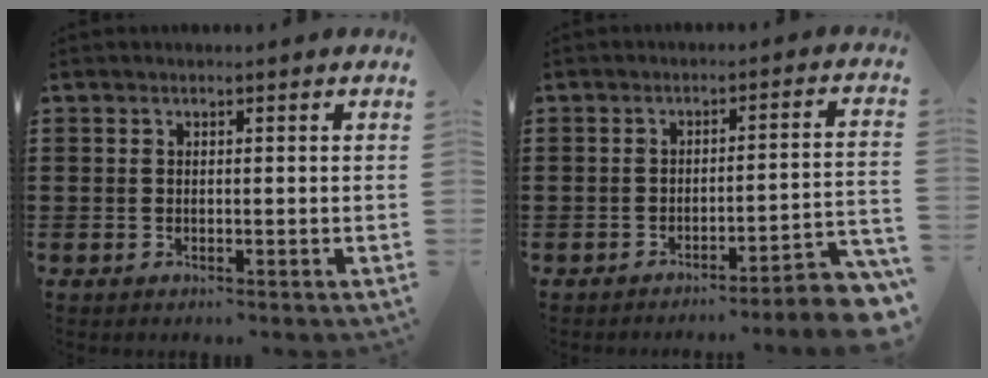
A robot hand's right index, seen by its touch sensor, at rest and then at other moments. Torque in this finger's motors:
{"motor_torque": [0.96, -0.83, 0.23, 0.00]}